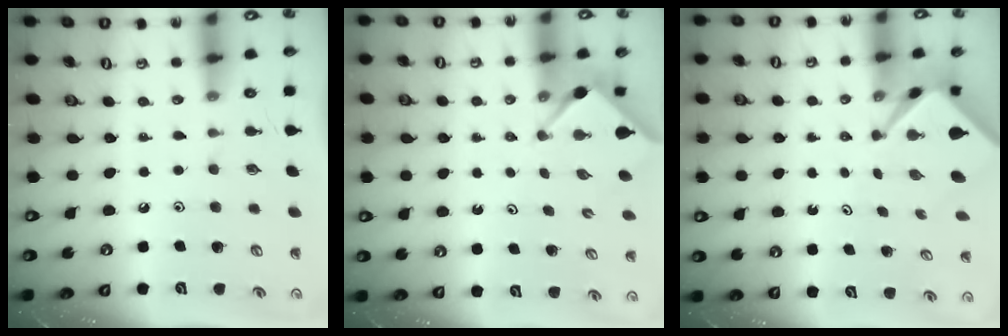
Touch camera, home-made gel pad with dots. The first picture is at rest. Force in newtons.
{"total": 2.9, "press": 2.9, "slide": 0.2}
{"total": 2.5, "press": 2.5, "slide": 0.2}